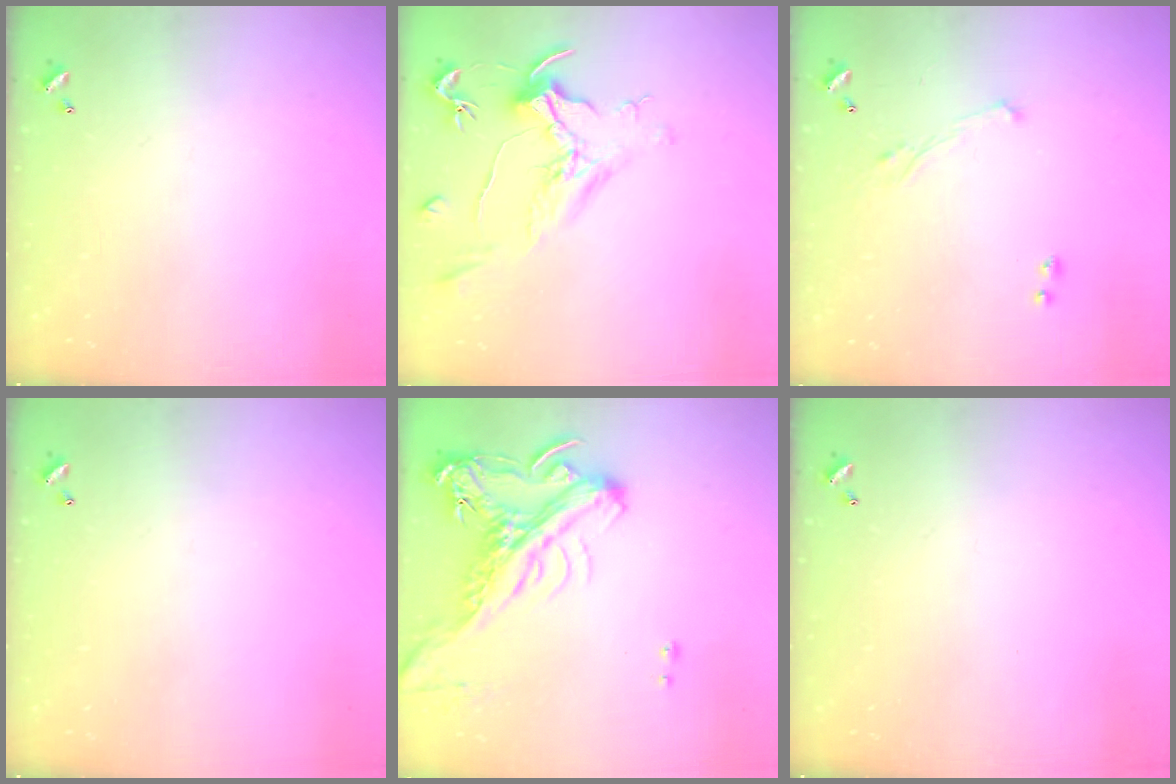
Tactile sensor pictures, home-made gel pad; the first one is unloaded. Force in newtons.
{"total": 1.6, "press": 1.4, "slide": 0.6}
{"total": 0.7, "press": 0.0, "slide": 0.7}
{"total": 0.0}
{"total": 5.4, "press": 5.1, "slide": 1.6}
{"total": 0.0}